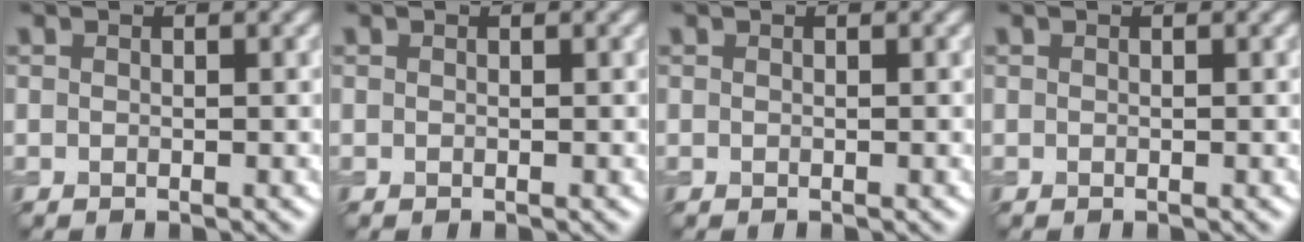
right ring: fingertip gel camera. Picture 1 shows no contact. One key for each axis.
{"total": 0.0}
{"total": 0.0}
{"total": 0.0}